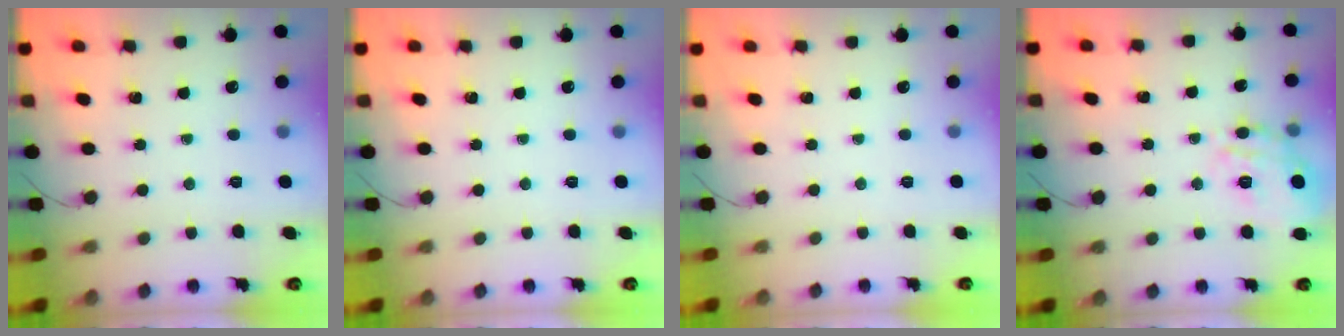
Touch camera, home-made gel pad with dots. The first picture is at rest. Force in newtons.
{"total": 0.0}
{"total": 2.5, "press": 2.4, "slide": 0.5}
{"total": 13.3, "press": 13.3, "slide": 1.1}